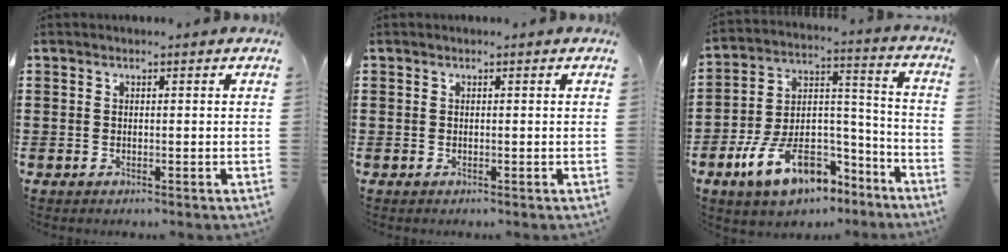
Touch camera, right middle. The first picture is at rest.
{"total": 0.0}
{"total": 11.1, "force": [-6.7, 5.9, 6.7], "torque": [-0.136, 0.028, -0.121]}